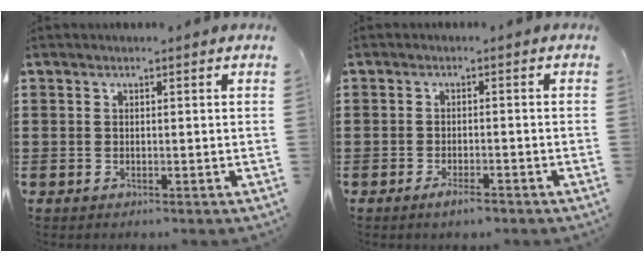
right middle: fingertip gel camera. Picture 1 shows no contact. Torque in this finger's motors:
{"motor_torque": [0.95, -0.40, 0.09, 0.11]}